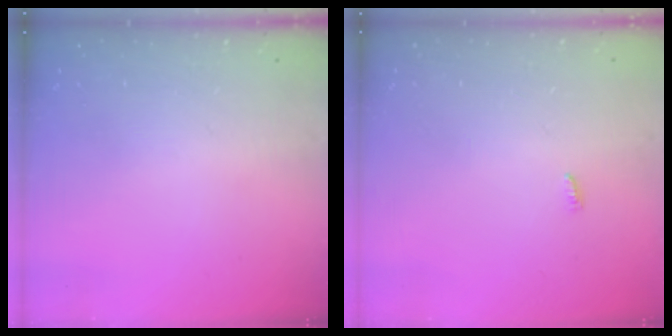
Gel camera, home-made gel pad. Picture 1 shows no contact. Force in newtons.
{"total": 2.3, "press": 2.3, "slide": 0.3}